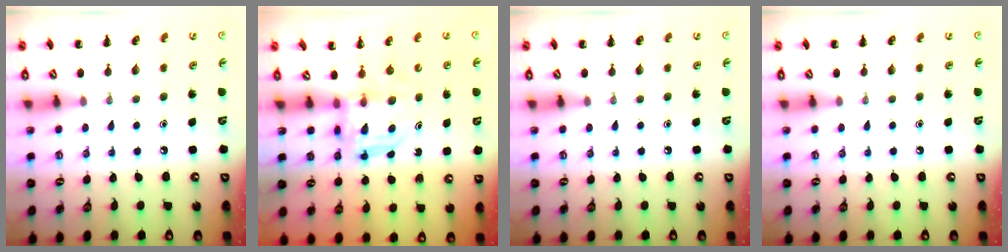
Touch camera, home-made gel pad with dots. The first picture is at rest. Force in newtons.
{"total": 3.6, "press": 3.6, "slide": 0.2}
{"total": 0.0}
{"total": 0.0}